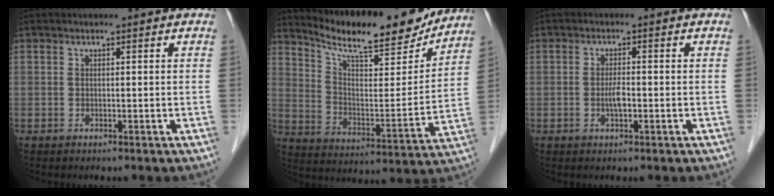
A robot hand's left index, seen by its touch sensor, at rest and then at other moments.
{"total": 18.6, "force": [16.8, 2.9, 7.2], "torque": [-0.125, -0.022, 0.251]}
{"total": 2.0, "force": [-0.7, 0.5, 1.8], "torque": [-0.037, 0.002, -0.012]}